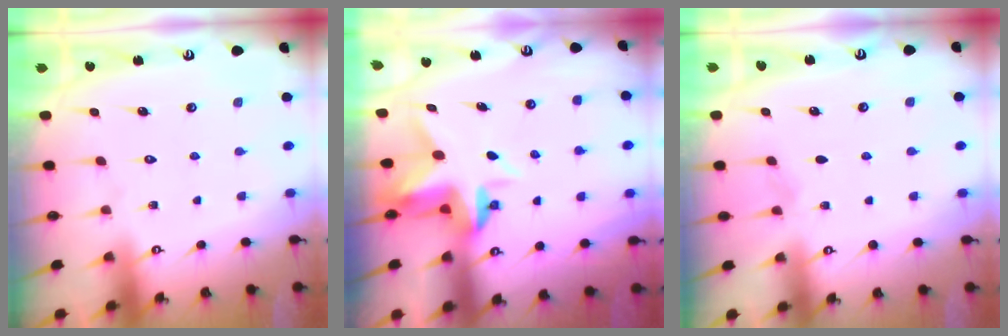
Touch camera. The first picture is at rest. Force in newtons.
{"total": 3.8, "press": 3.8, "slide": 0.5}
{"total": 3.1, "press": 2.3, "slide": 2.1}